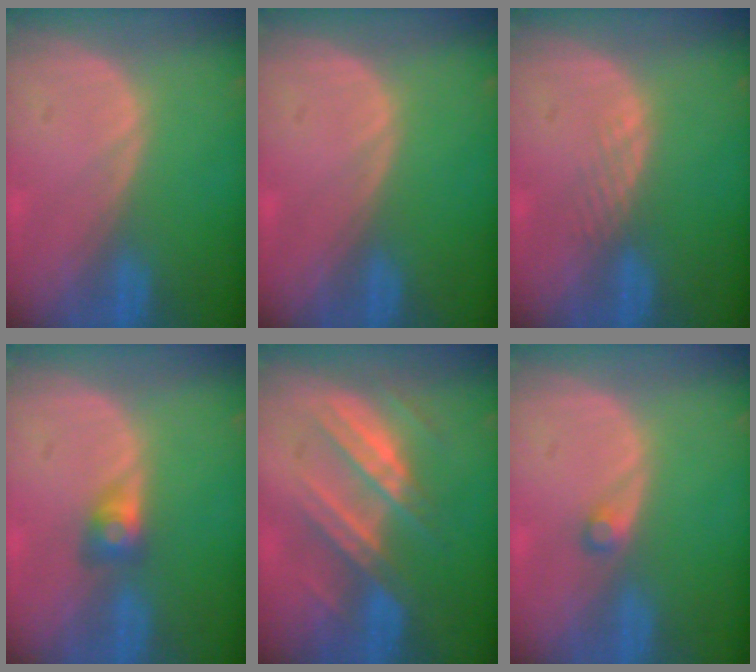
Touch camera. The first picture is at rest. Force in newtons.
{"total": 0.0}
{"total": 1.6, "press": 1.6, "slide": 0.1}
{"total": 3.1, "press": 2.7, "slide": 1.5}
{"total": 7.4, "press": 7.3, "slide": 0.9}
{"total": 1.3, "press": 1.2, "slide": 0.3}